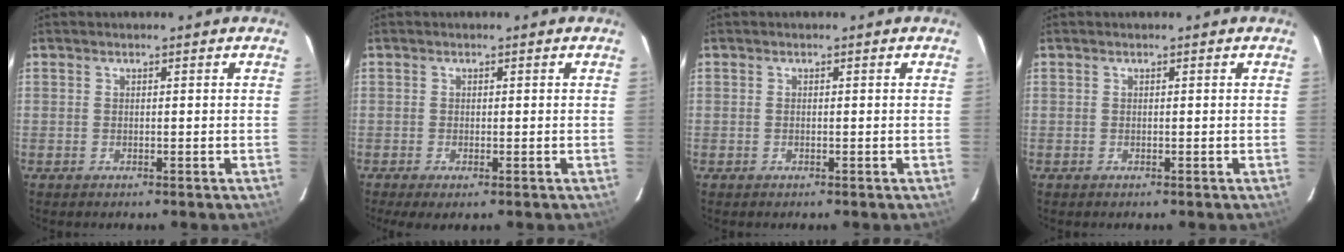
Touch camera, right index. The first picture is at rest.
{"total": 2.3, "force": [-1.0, 0.6, 1.9], "torque": [-0.041, -0.008, -0.016]}
{"total": 0.0}
{"total": 0.0}